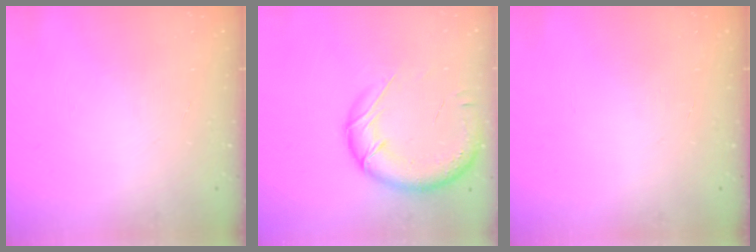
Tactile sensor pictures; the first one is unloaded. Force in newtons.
{"total": 18.0, "press": 17.4, "slide": 4.4}
{"total": 0.0}